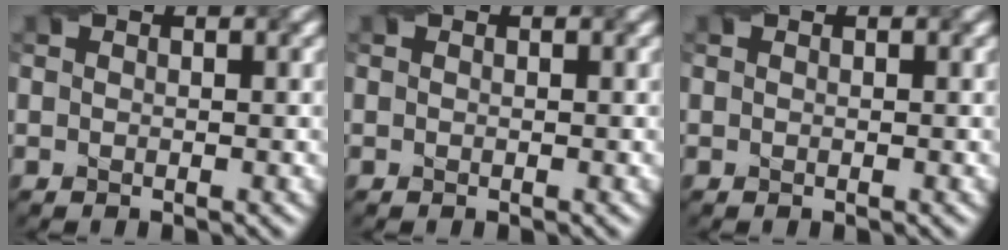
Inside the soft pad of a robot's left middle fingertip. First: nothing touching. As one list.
[{"total": 0.0}, {"total": 0.0}]